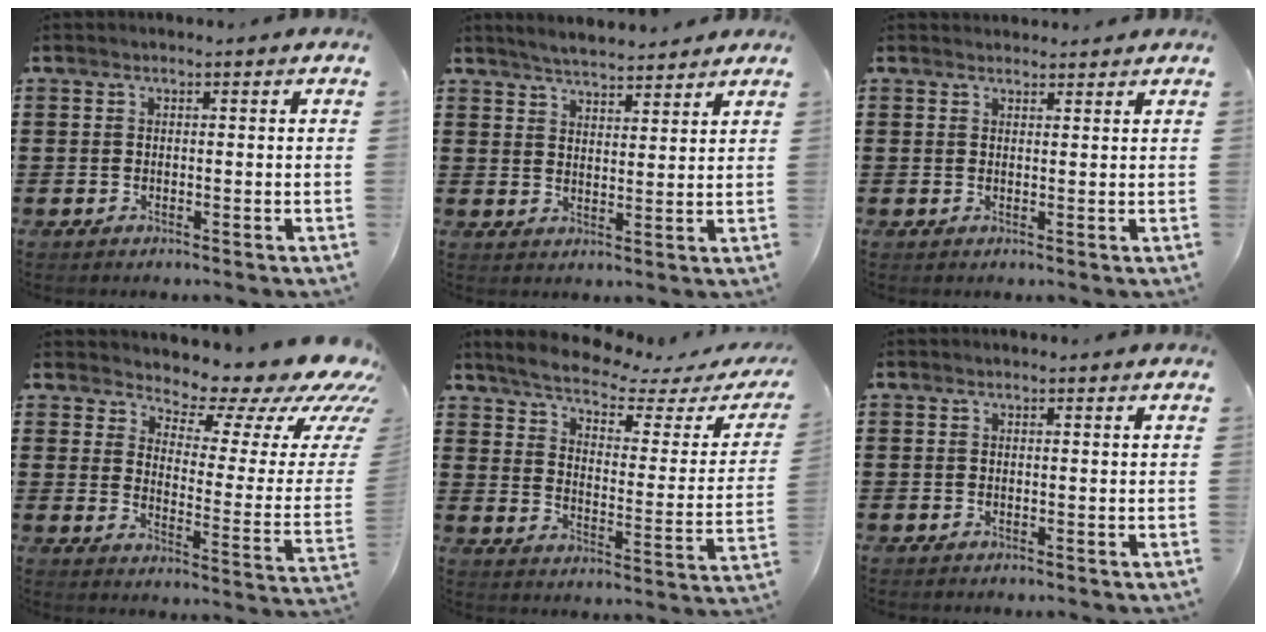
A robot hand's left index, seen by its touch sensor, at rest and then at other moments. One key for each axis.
{"total": 3.9, "fx": 3.9, "fy": 0.1, "fz": 0.5, "tx": -0.022, "ty": -0.013, "tz": 0.071}
{"total": 1.5, "fx": 1.5, "fy": 0.4, "fz": -0.1, "tx": -0.003, "ty": 0.002, "tz": 0.029}
{"total": 7.1, "fx": 5.9, "fy": 2.5, "fz": 3.2, "tx": -0.051, "ty": -0.056, "tz": 0.093}
{"total": 4.6, "fx": 3.9, "fy": 0.6, "fz": 2.4, "tx": -0.070, "ty": -0.027, "tz": 0.058}
{"total": 0.0}